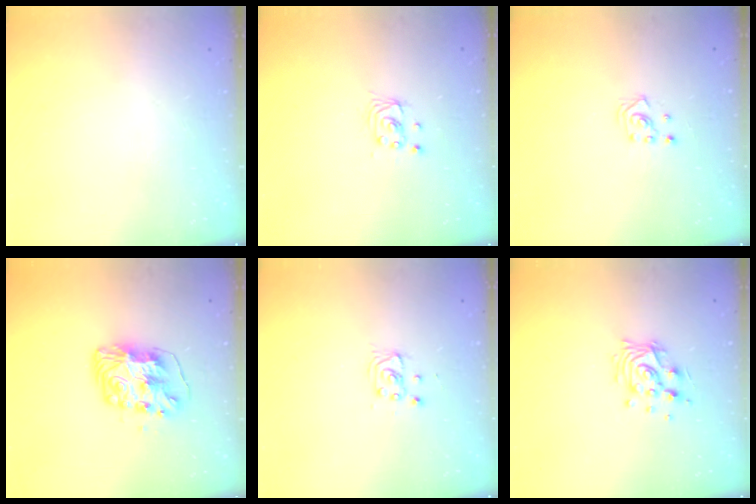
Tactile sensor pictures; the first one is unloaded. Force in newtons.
{"total": 2.4, "press": 2.4, "slide": 0.2}
{"total": 2.6, "press": 2.6, "slide": 0.3}
{"total": 9.2, "press": 9.1, "slide": 1.1}
{"total": 2.9, "press": 2.9, "slide": 0.4}
{"total": 10.9, "press": 10.8, "slide": 0.9}